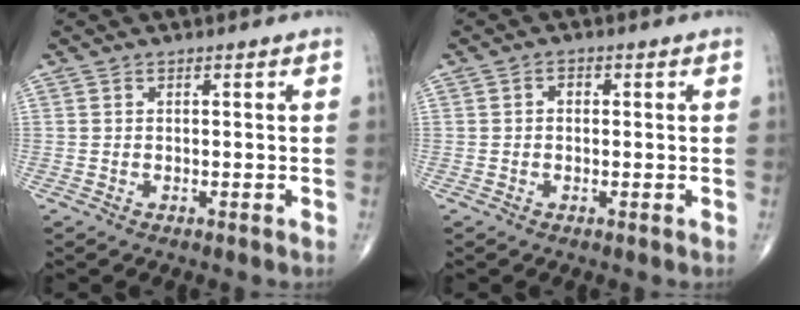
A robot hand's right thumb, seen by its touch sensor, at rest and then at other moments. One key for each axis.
{"total": 1.3, "fx": 0.1, "fy": 1.0, "fz": 0.8, "tx": -0.006, "ty": 0.007, "tz": -0.002}